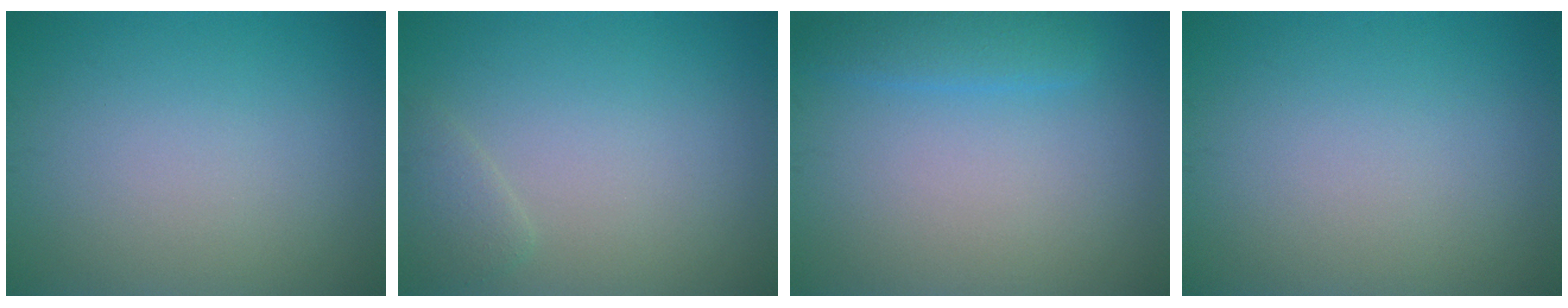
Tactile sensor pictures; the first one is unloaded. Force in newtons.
{"total": 1.3, "press": 1.3, "slide": 0.2}
{"total": 2.1, "press": 2.1, "slide": 0.1}
{"total": 0.0}